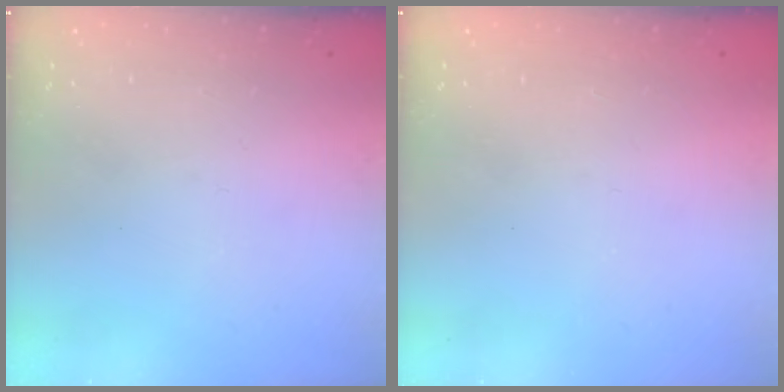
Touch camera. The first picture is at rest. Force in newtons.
{"total": 0.9, "press": 0.9, "slide": 0.1}